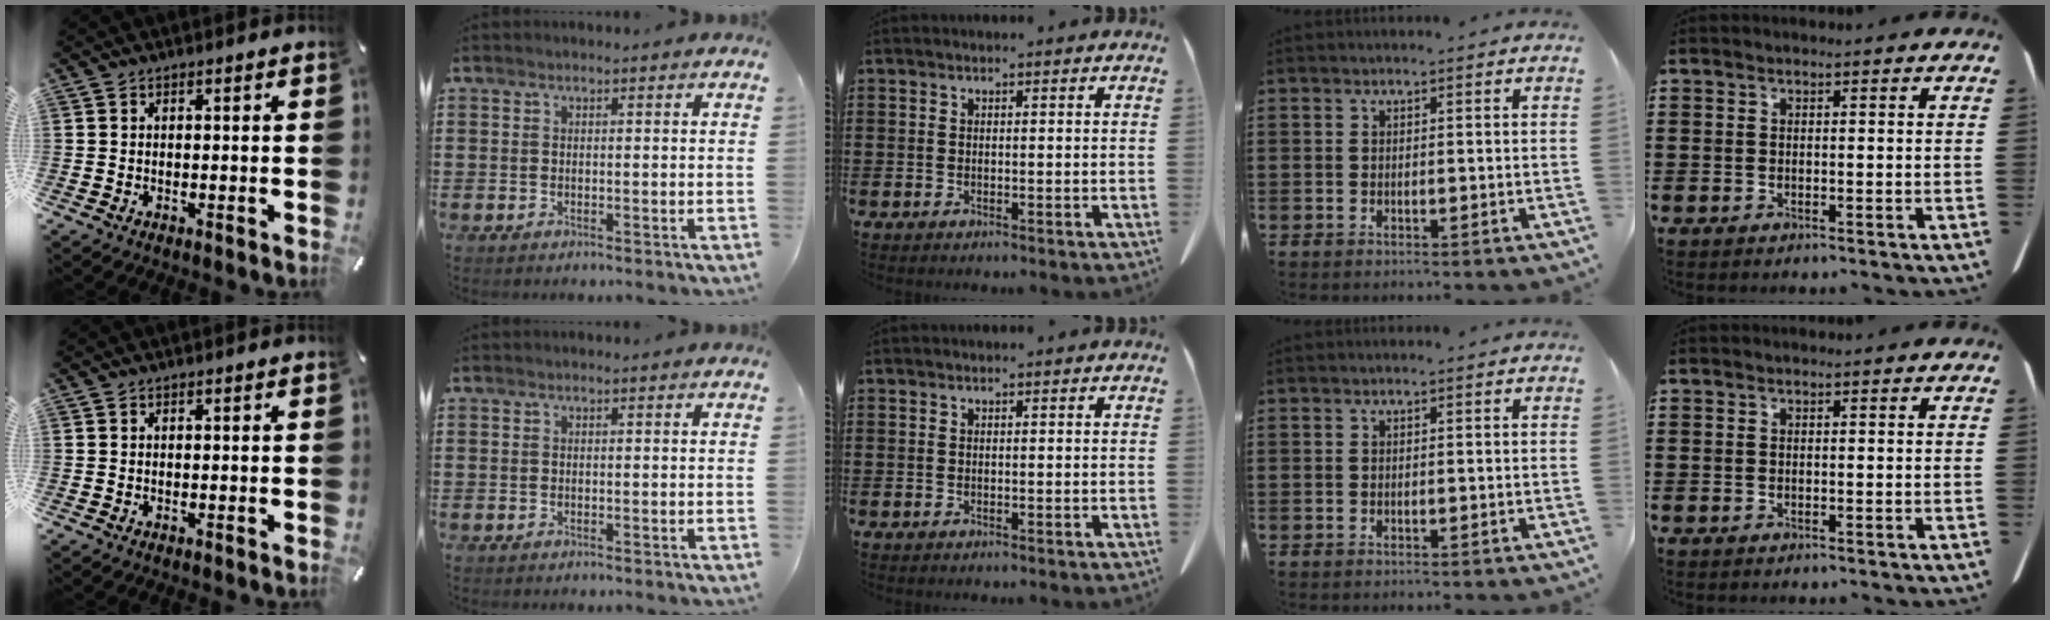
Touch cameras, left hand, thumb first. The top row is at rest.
{}